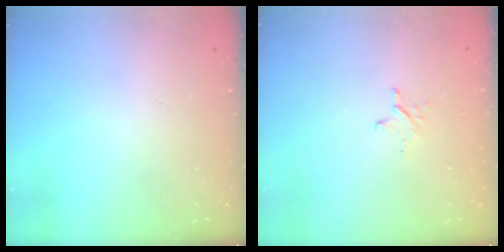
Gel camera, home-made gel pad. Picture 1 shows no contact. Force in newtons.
{"total": 2.6, "press": 2.6, "slide": 0.3}